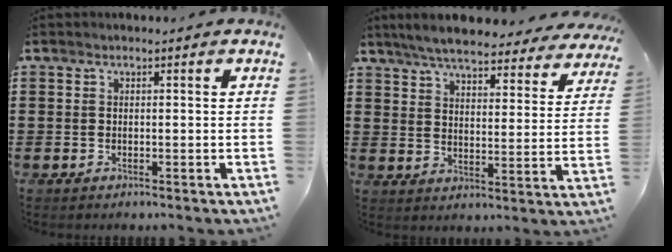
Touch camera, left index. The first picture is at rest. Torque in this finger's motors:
{"motor_torque": [2.14, 0.00, 1.05, 0.21]}